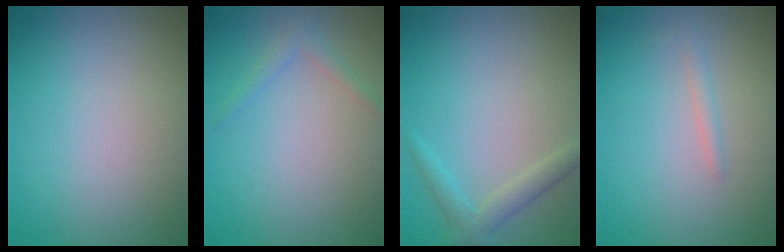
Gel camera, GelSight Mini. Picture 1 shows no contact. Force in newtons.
{"total": 1.2, "press": 1.2, "slide": 0.1}
{"total": 2.0, "press": 2.0, "slide": 0.1}
{"total": 1.0, "press": 1.0, "slide": 0.0}